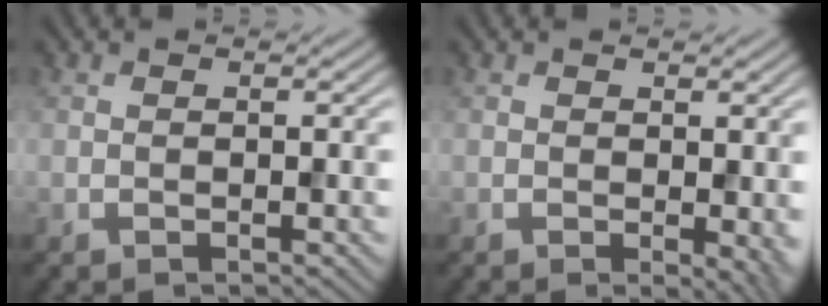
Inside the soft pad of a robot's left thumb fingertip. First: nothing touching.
{"total": 2.5, "force": [-0.1, 0.8, 2.3], "torque": [-0.027, -0.006, 0.000]}